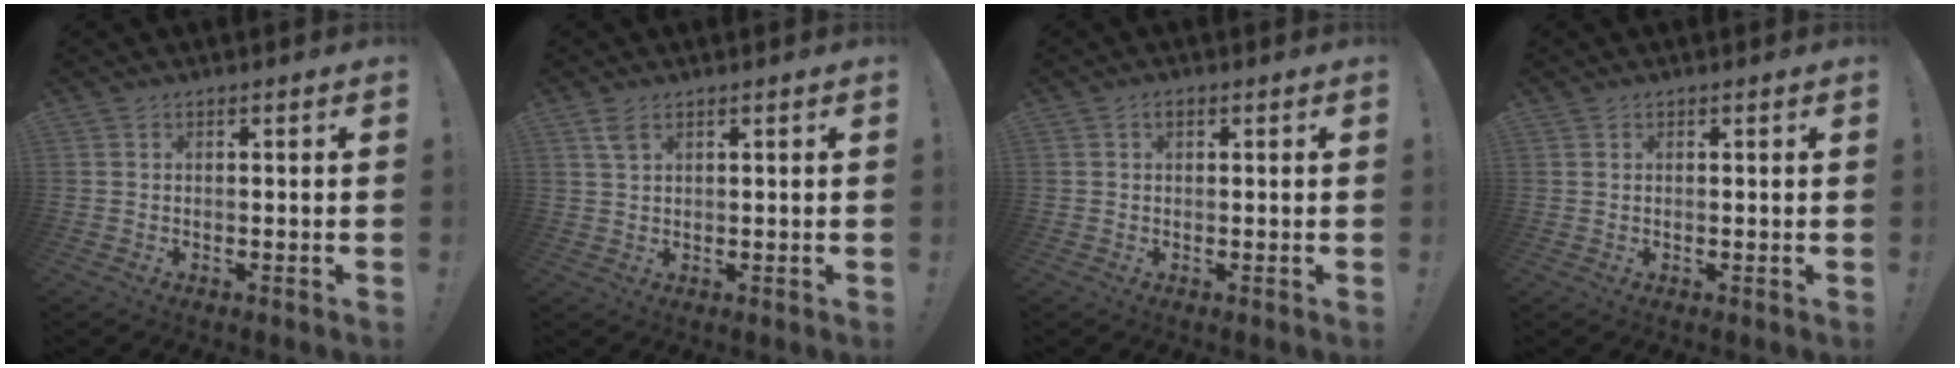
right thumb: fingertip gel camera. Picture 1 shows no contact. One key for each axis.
{"total": 3.3, "fx": 1.8, "fy": 1.6, "fz": 2.3, "tx": -0.033, "ty": -0.006, "tz": 0.030}
{"total": 1.5, "fx": 0.7, "fy": 0.8, "fz": 1.0, "tx": -0.018, "ty": 0.002, "tz": 0.012}
{"total": 1.3, "fx": 0.6, "fy": 1.1, "fz": -0.1, "tx": 0.006, "ty": -0.003, "tz": 0.012}